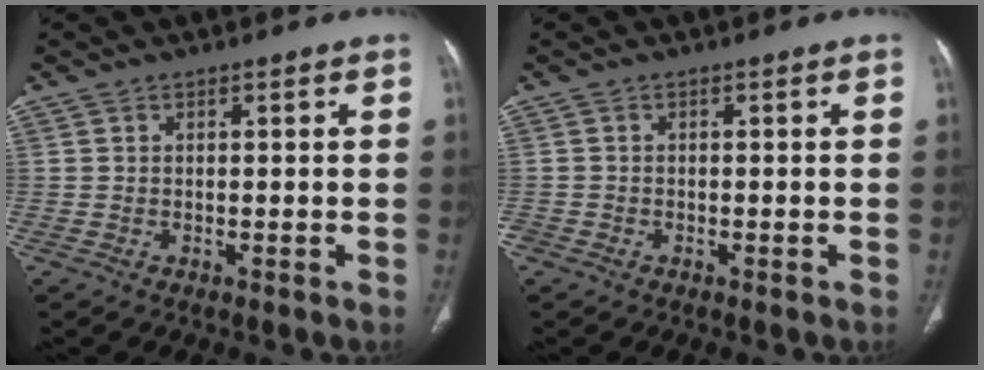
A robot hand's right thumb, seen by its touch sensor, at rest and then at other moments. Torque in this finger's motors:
{"motor_torque": [0.01, -0.09, -0.19, 0.69, -0.04]}